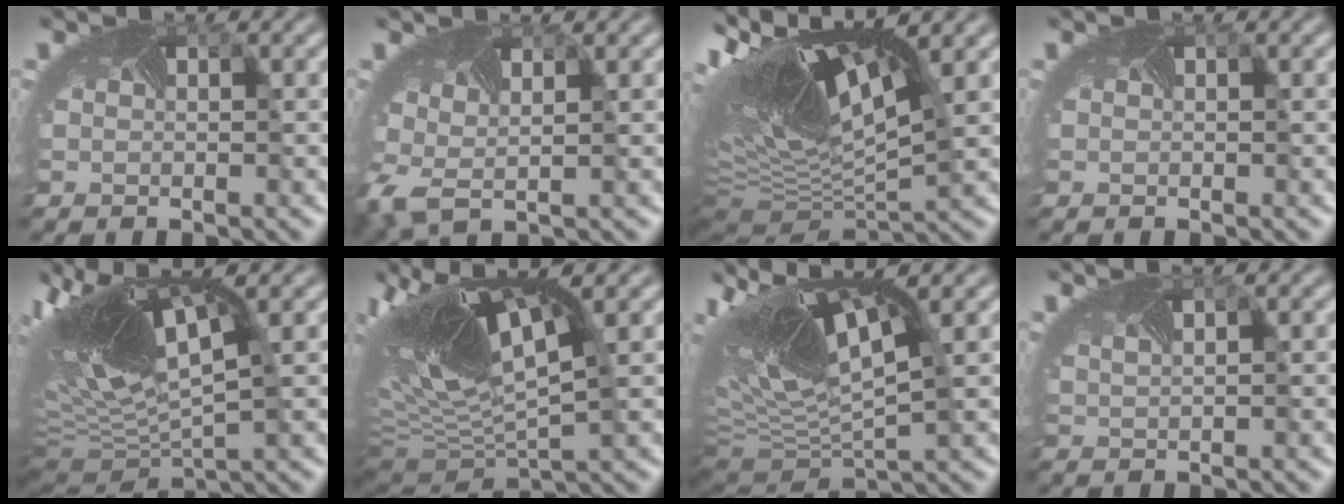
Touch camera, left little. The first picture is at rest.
{"total": 2.6, "force": [-0.4, 1.3, 2.2], "torque": [-0.073, -0.024, 0.020]}
{"total": 14.3, "force": [3.6, 5.3, 12.8], "torque": [-0.237, 0.023, 0.100]}
{"total": 0.0}
{"total": 13.5, "force": [2.1, 5.1, 12.3], "torque": [-0.239, 0.005, 0.072]}
{"total": 13.5, "force": [2.1, 5.3, 12.2], "torque": [-0.229, 0.003, 0.065]}
{"total": 12.3, "force": [2.5, 4.8, 11.1], "torque": [-0.208, 0.005, 0.064]}
{"total": 1.5, "force": [1.1, 0.3, 0.9], "torque": [-0.028, 0.006, 0.023]}